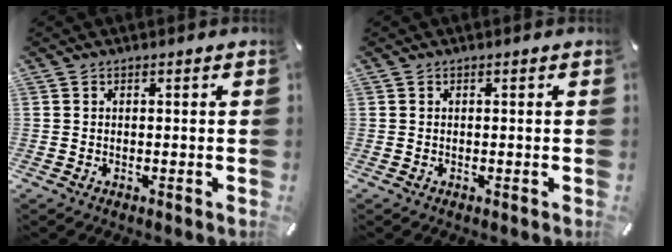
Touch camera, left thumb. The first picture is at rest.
{"total": 0.0}